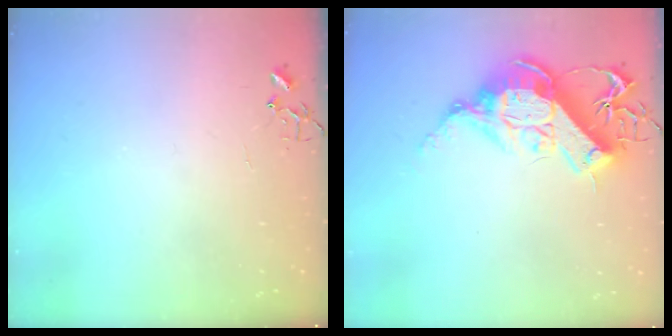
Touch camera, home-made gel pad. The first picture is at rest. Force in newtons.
{"total": 17.6, "press": 17.4, "slide": 2.4}